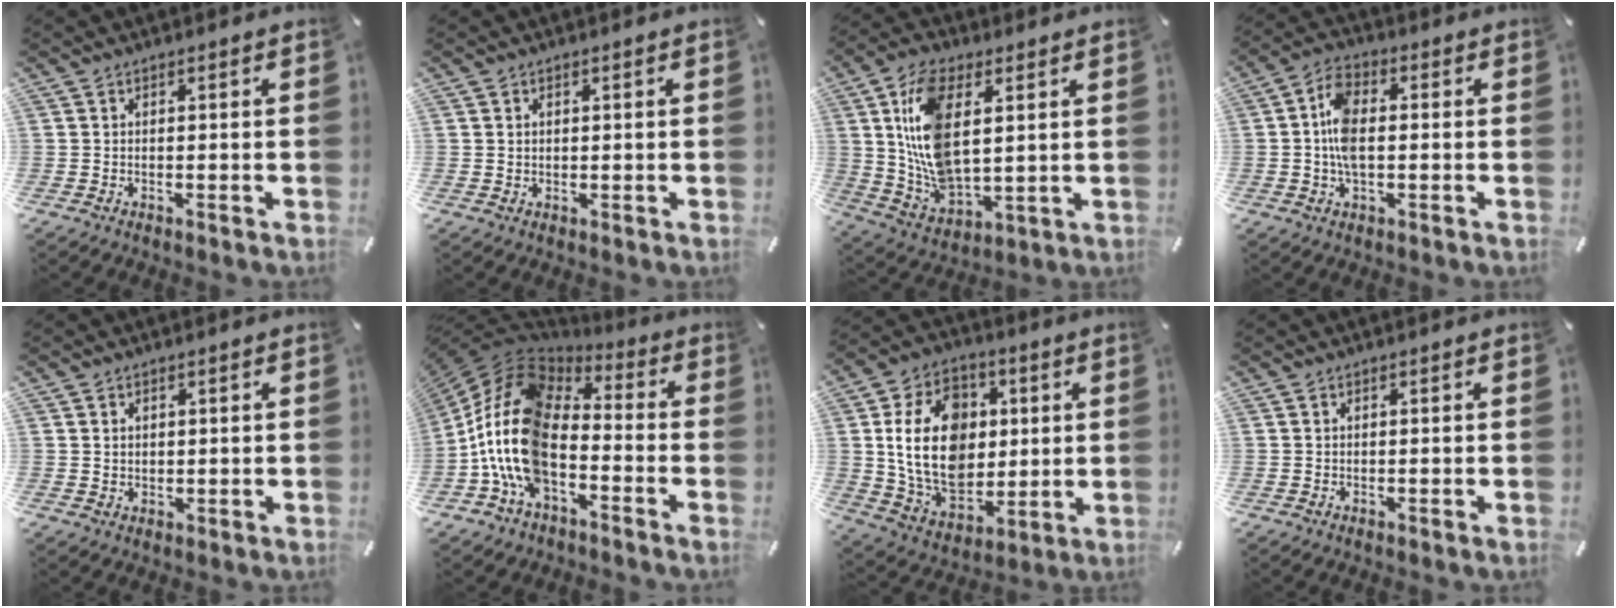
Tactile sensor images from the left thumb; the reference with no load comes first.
{"total": 0.8, "force": [0.4, 0.7, 0.0], "torque": [0.000, 0.003, 0.008]}
{"total": 15.4, "force": [4.5, 8.4, 12.0], "torque": [-0.283, -0.011, 0.080]}
{"total": 8.0, "force": [-0.4, 4.3, 6.7], "torque": [-0.144, 0.005, -0.009]}
{"total": 1.6, "force": [0.9, 1.4, 0.0], "torque": [0.009, 0.000, 0.015]}
{"total": 18.8, "force": [-5.5, 11.6, 13.8], "torque": [-0.306, 0.019, -0.101]}
{"total": 19.7, "force": [2.5, 14.9, 12.6], "torque": [-0.240, 0.003, 0.050]}
{"total": 0.0}